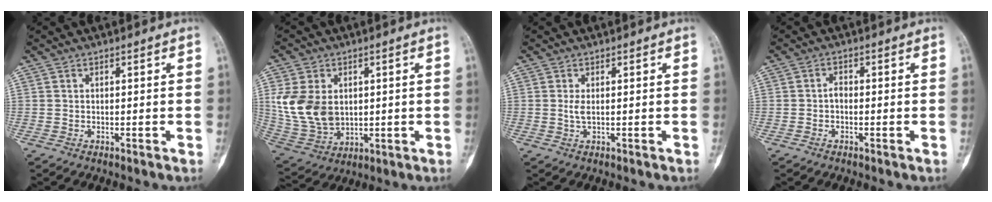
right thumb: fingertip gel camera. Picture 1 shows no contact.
{"total": 13.0, "force": [2.1, 9.5, 8.6], "torque": [-0.157, -0.009, 0.061]}
{"total": 1.6, "force": [0.2, 0.5, 1.5], "torque": [-0.036, -0.002, 0.009]}
{"total": 1.6, "force": [-0.4, 1.1, 1.1], "torque": [-0.011, 0.005, -0.011]}